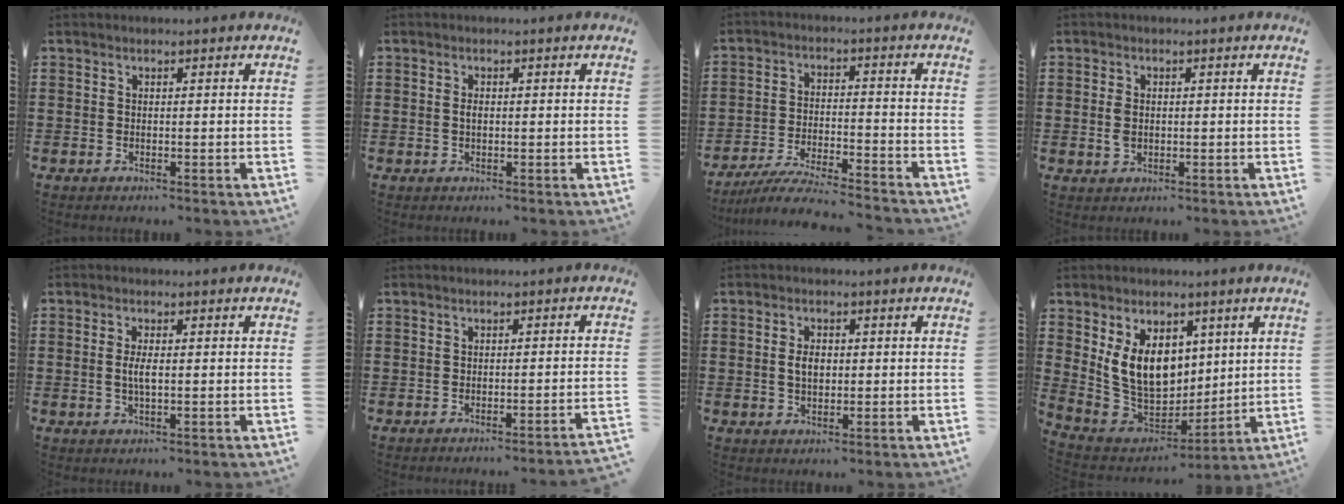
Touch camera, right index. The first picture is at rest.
{"total": 1.1, "force": [0.0, 0.5, 0.9], "torque": [-0.020, 0.002, -0.001]}
{"total": 6.2, "force": [-5.9, -0.1, 2.1], "torque": [-0.051, -0.010, -0.117]}
{"total": 2.2, "force": [0.0, 1.4, 1.7], "torque": [-0.043, 0.002, -0.004]}
{"total": 2.9, "force": [-0.1, 0.8, 2.7], "torque": [-0.058, -0.004, -0.005]}
{"total": 1.5, "force": [-1.3, -0.4, 0.6], "torque": [-0.010, 0.000, -0.025]}
{"total": 3.1, "force": [0.2, 1.9, 2.5], "torque": [-0.042, 0.005, -0.001]}
{"total": 11.1, "force": [3.1, 8.4, 6.5], "torque": [-0.158, -0.004, 0.060]}